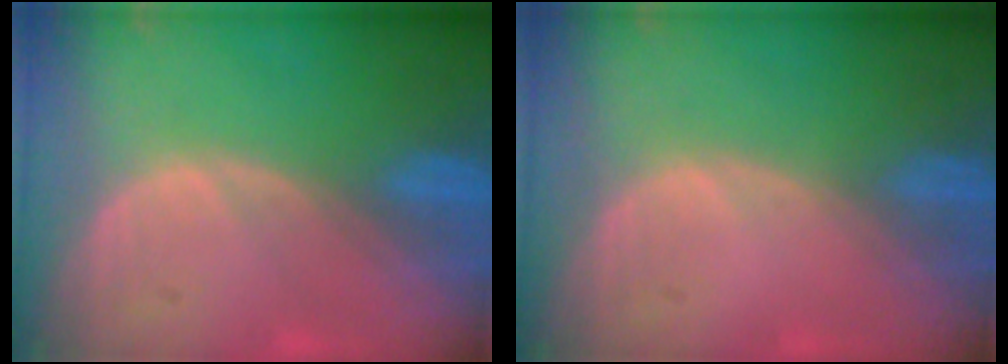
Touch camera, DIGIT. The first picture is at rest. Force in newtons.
{"total": 0.0}